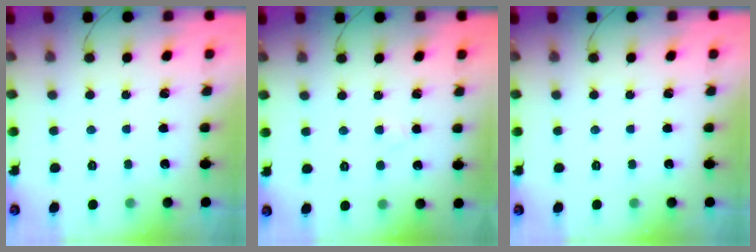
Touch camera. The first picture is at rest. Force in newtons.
{"total": 1.3, "press": 1.0, "slide": 0.7}
{"total": 0.0}